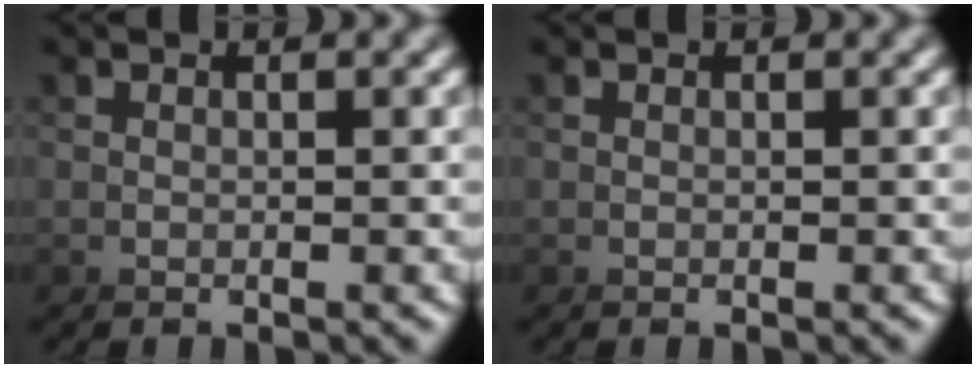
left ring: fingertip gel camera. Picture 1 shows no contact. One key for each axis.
{"total": 0.0}